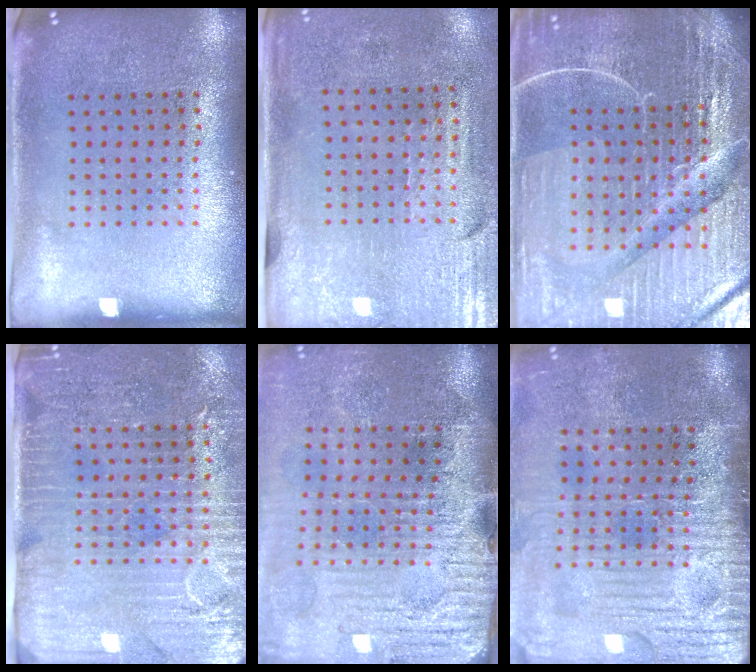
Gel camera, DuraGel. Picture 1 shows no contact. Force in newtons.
{"total": 3.1, "press": 2.6, "slide": 1.6}
{"total": 6.6, "press": 5.9, "slide": 3.0}
{"total": 3.5, "press": 3.2, "slide": 1.4}
{"total": 4.6, "press": 4.0, "slide": 2.4}
{"total": 4.7, "press": 4.1, "slide": 2.5}